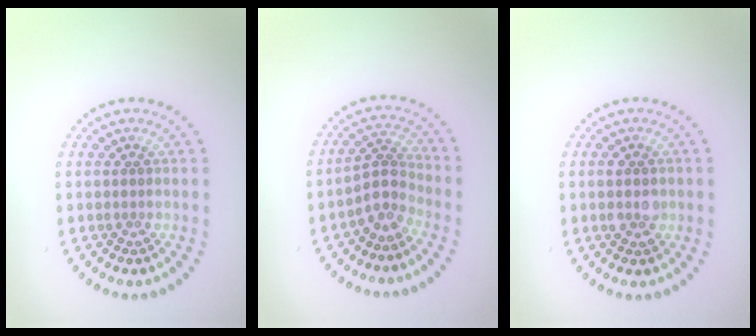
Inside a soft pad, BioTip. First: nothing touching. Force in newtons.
{"total": 2.9, "press": 2.0, "slide": 2.0}
{"total": 2.3, "press": 2.3, "slide": 0.2}